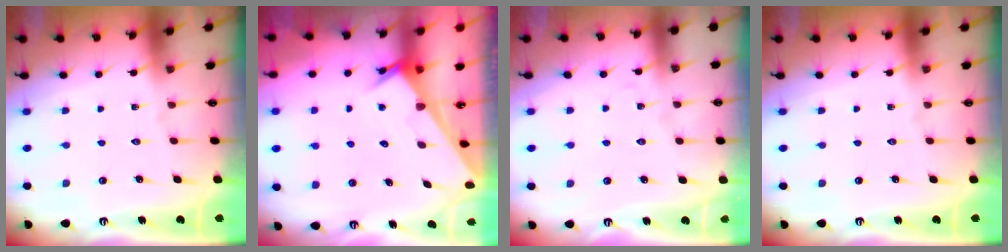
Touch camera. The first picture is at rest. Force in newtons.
{"total": 2.4, "press": 2.4, "slide": 0.2}
{"total": 3.4, "press": 3.3, "slide": 0.4}
{"total": 0.0}